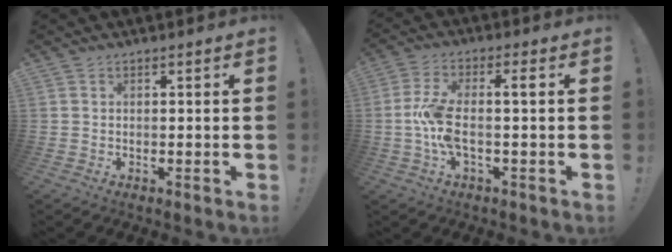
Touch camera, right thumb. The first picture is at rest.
{"total": 9.0, "force": [-1.4, 2.3, 8.6], "torque": [-0.185, -0.002, -0.030]}